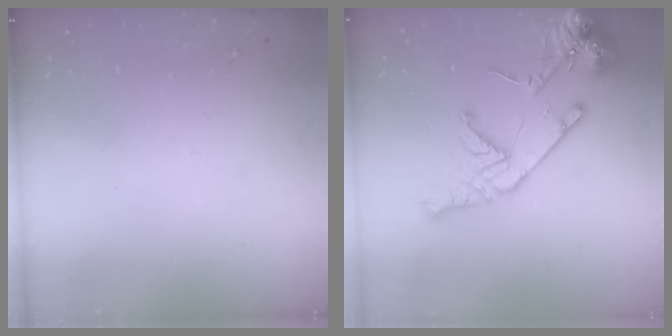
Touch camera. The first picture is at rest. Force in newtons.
{"total": 16.2, "press": 16.0, "slide": 2.5}